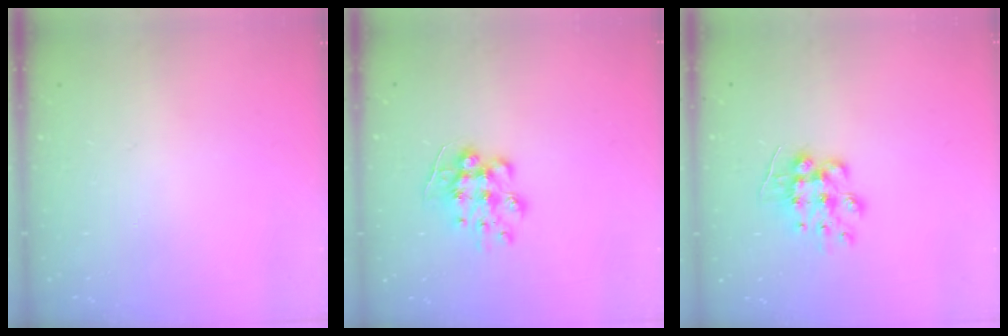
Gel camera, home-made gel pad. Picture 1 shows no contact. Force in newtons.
{"total": 9.0, "press": 9.0, "slide": 0.5}
{"total": 9.1, "press": 9.1, "slide": 0.2}